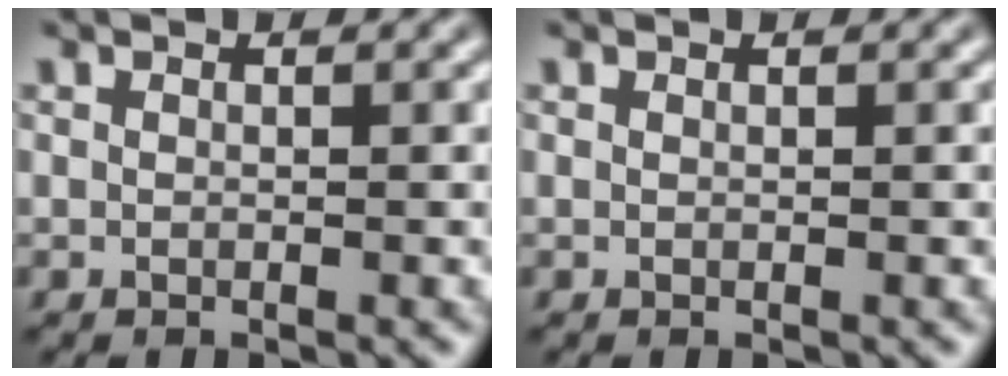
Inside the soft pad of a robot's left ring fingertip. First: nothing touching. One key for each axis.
{"total": 0.0}